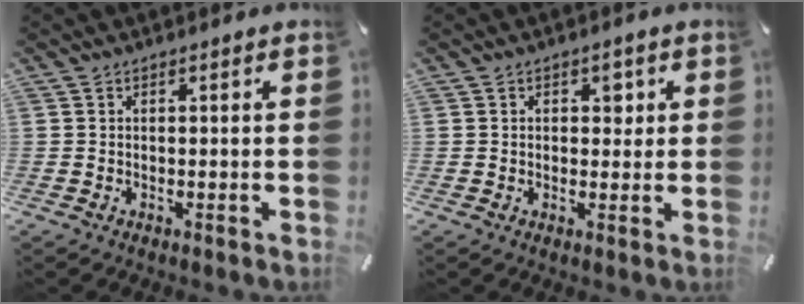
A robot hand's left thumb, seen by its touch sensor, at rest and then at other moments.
{"total": 3.1, "force": [0.9, 2.1, 2.1], "torque": [-0.013, -0.004, 0.005]}